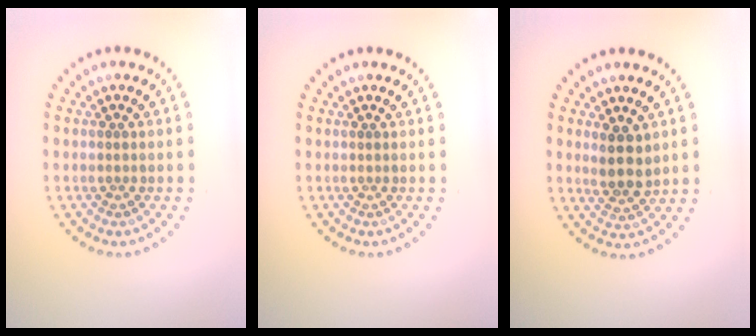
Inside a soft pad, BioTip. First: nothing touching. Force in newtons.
{"total": 0.0}
{"total": 2.9, "press": 2.6, "slide": 1.3}